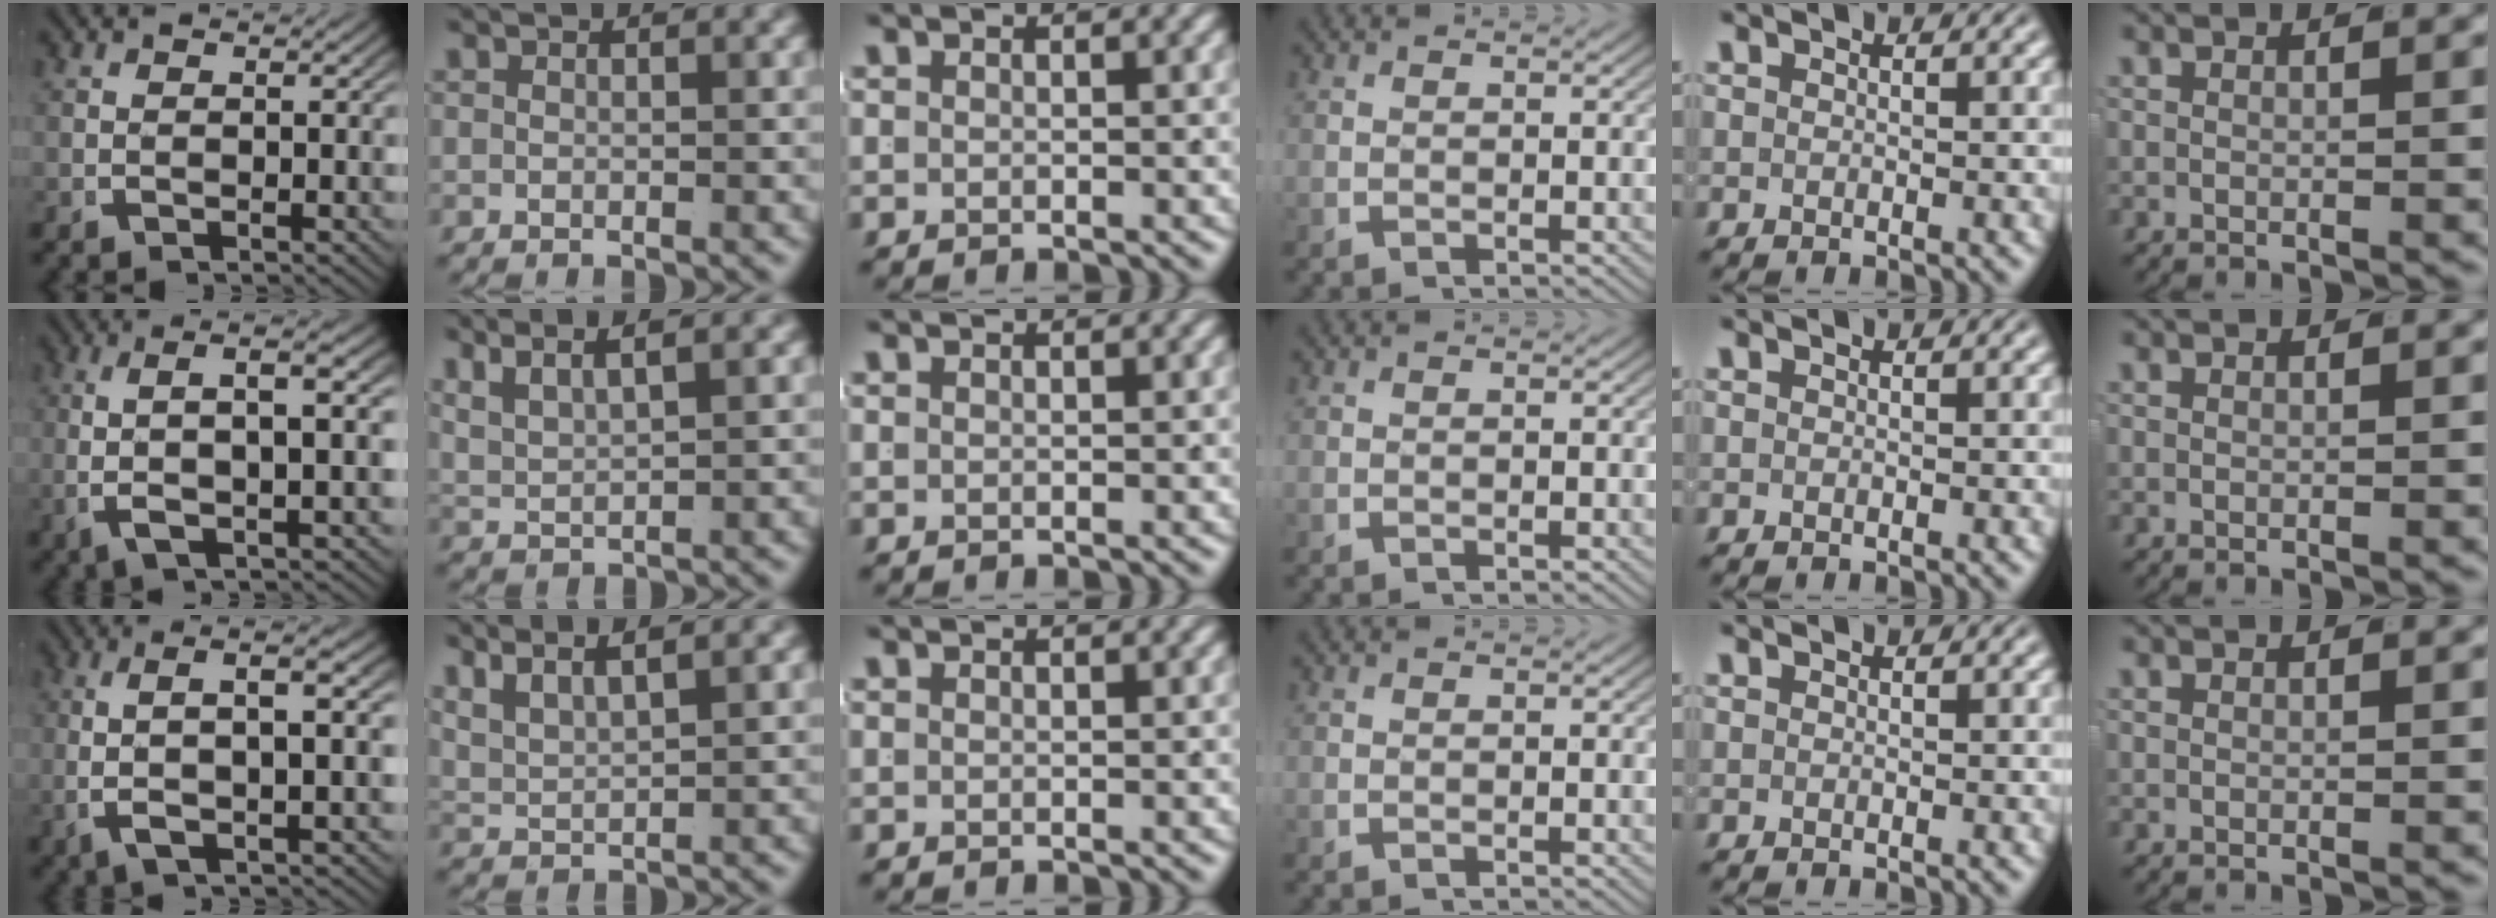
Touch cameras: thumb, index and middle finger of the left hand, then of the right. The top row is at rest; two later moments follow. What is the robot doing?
{"motion": "lift_and_place", "object": "jacket"}